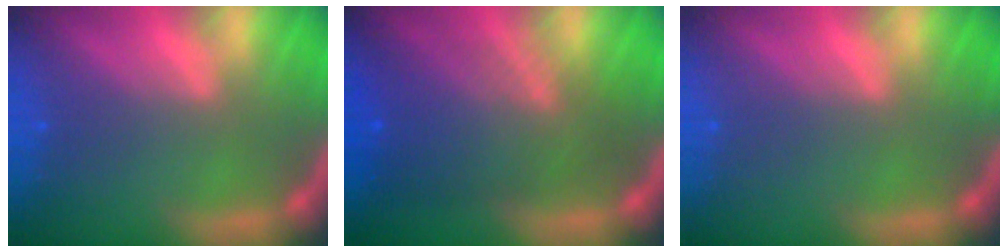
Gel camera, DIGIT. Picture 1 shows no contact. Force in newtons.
{"total": 7.6}
{"total": 0.0}